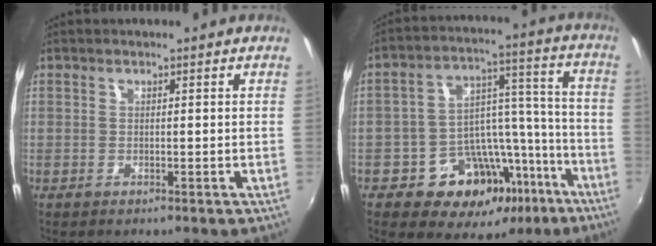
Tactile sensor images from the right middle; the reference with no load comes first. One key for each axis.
{"total": 17.8, "fx": -10.7, "fy": 12.3, "fz": 7.2, "tx": -0.129, "ty": 0.063, "tz": -0.134}